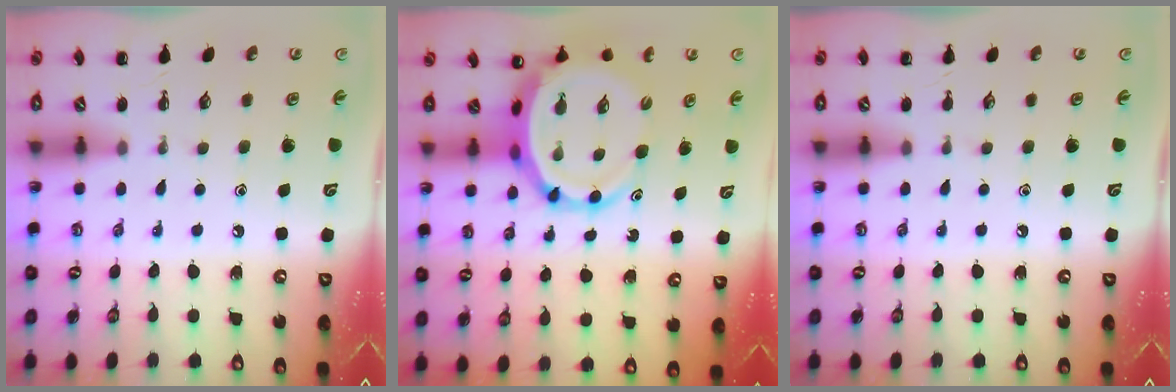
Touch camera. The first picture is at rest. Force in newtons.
{"total": 8.4, "press": 8.0, "slide": 2.7}
{"total": 0.0}